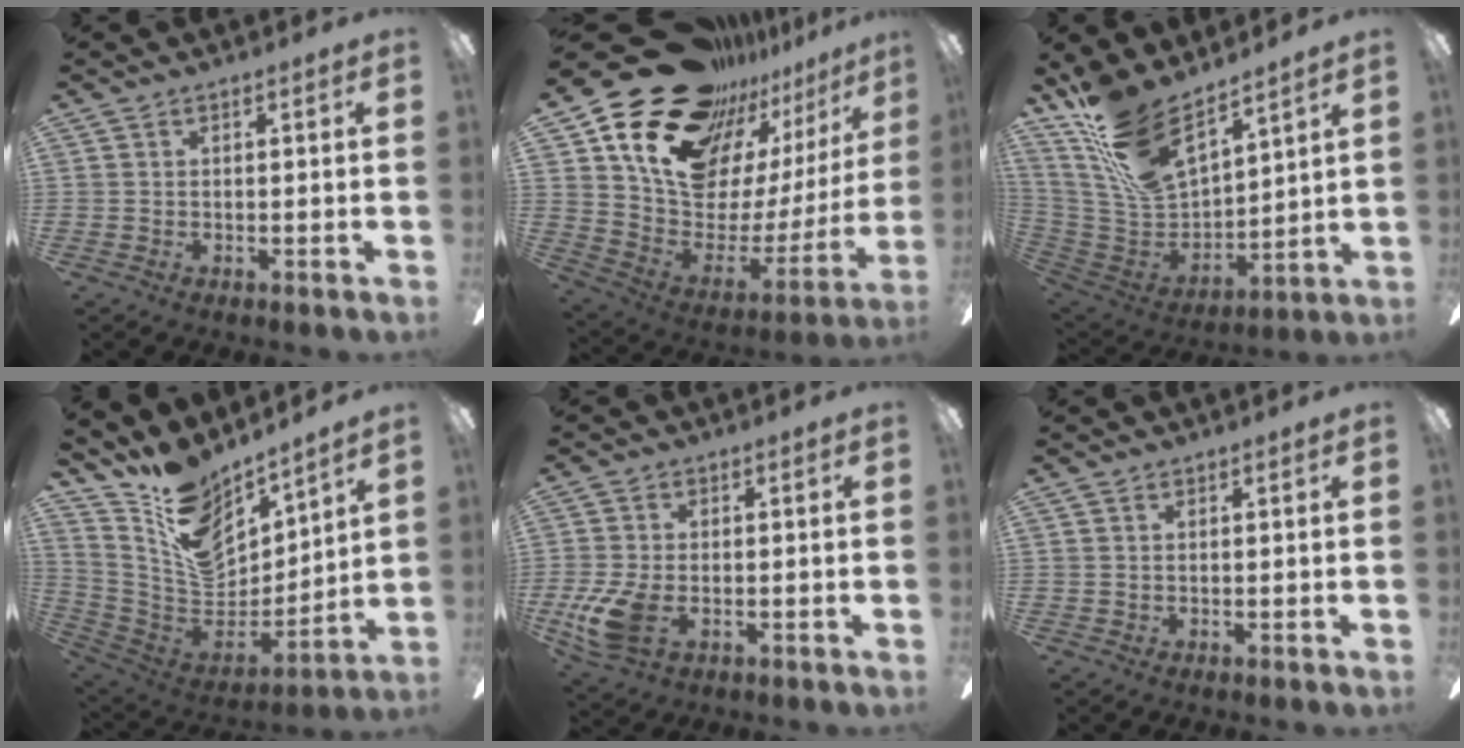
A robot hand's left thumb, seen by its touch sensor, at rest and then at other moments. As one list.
[{"total": 23.0, "force": [17.0, 12.5, 9.4], "torque": [-0.150, -0.115, 0.317]}, {"total": 17.6, "force": [13.3, 6.3, 9.6], "torque": [-0.214, -0.099, 0.242]}, {"total": 14.0, "force": [10.6, 7.1, 5.8], "torque": [-0.122, -0.091, 0.200]}, {"total": 9.8, "force": [-2.7, 5.9, 7.4], "torque": [-0.178, -0.007, -0.049]}, {"total": 0.0}]